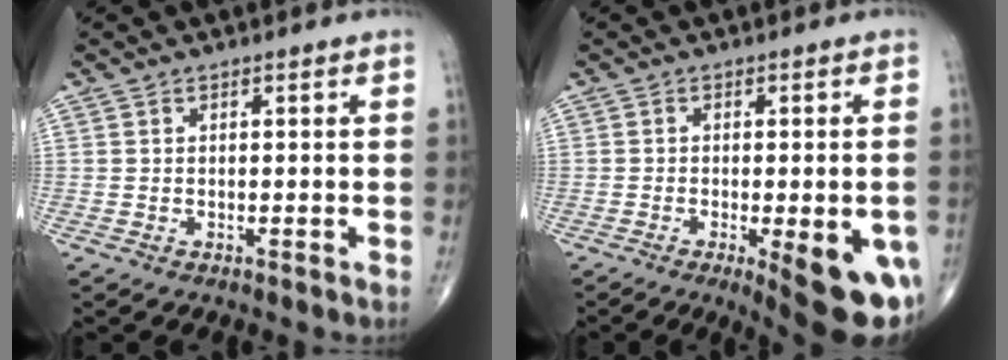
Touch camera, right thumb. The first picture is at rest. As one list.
[{"total": 13.9, "force": [-5.0, 4.4, 12.2], "torque": [-0.116, -0.005, -0.053]}]